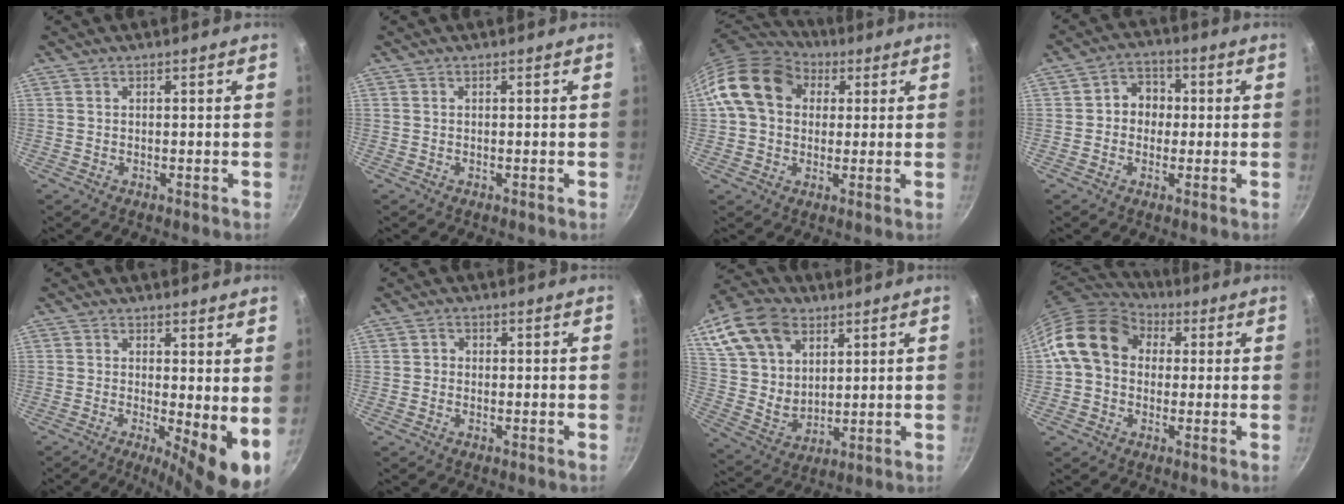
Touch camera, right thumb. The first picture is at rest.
{"total": 0.0}
{"total": 15.3, "force": [3.9, 11.9, 8.7], "torque": [-0.136, 0.024, 0.053]}
{"total": 6.2, "force": [0.1, 5.4, 3.0], "torque": [-0.009, 0.012, -0.009]}
{"total": 9.1, "force": [-0.3, 2.4, 8.7], "torque": [-0.109, -0.017, -0.002]}
{"total": 1.4, "force": [-0.1, 1.3, 0.5], "torque": [-0.005, 0.002, -0.006]}
{"total": 16.9, "force": [8.1, 11.3, 9.5], "torque": [-0.166, -0.017, 0.160]}
{"total": 14.5, "force": [2.7, 11.5, 8.5], "torque": [-0.125, 0.030, 0.030]}